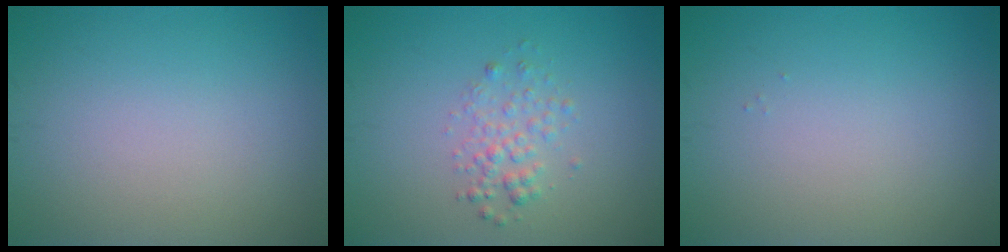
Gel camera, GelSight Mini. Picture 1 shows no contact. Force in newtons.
{"total": 1.9, "press": 1.9, "slide": 0.1}
{"total": 0.0}